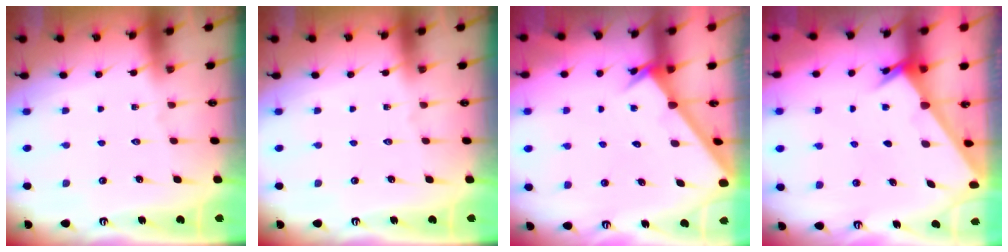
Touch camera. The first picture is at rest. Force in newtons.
{"total": 0.0}
{"total": 2.3, "press": 2.3, "slide": 0.2}
{"total": 2.1, "press": 2.1, "slide": 0.2}